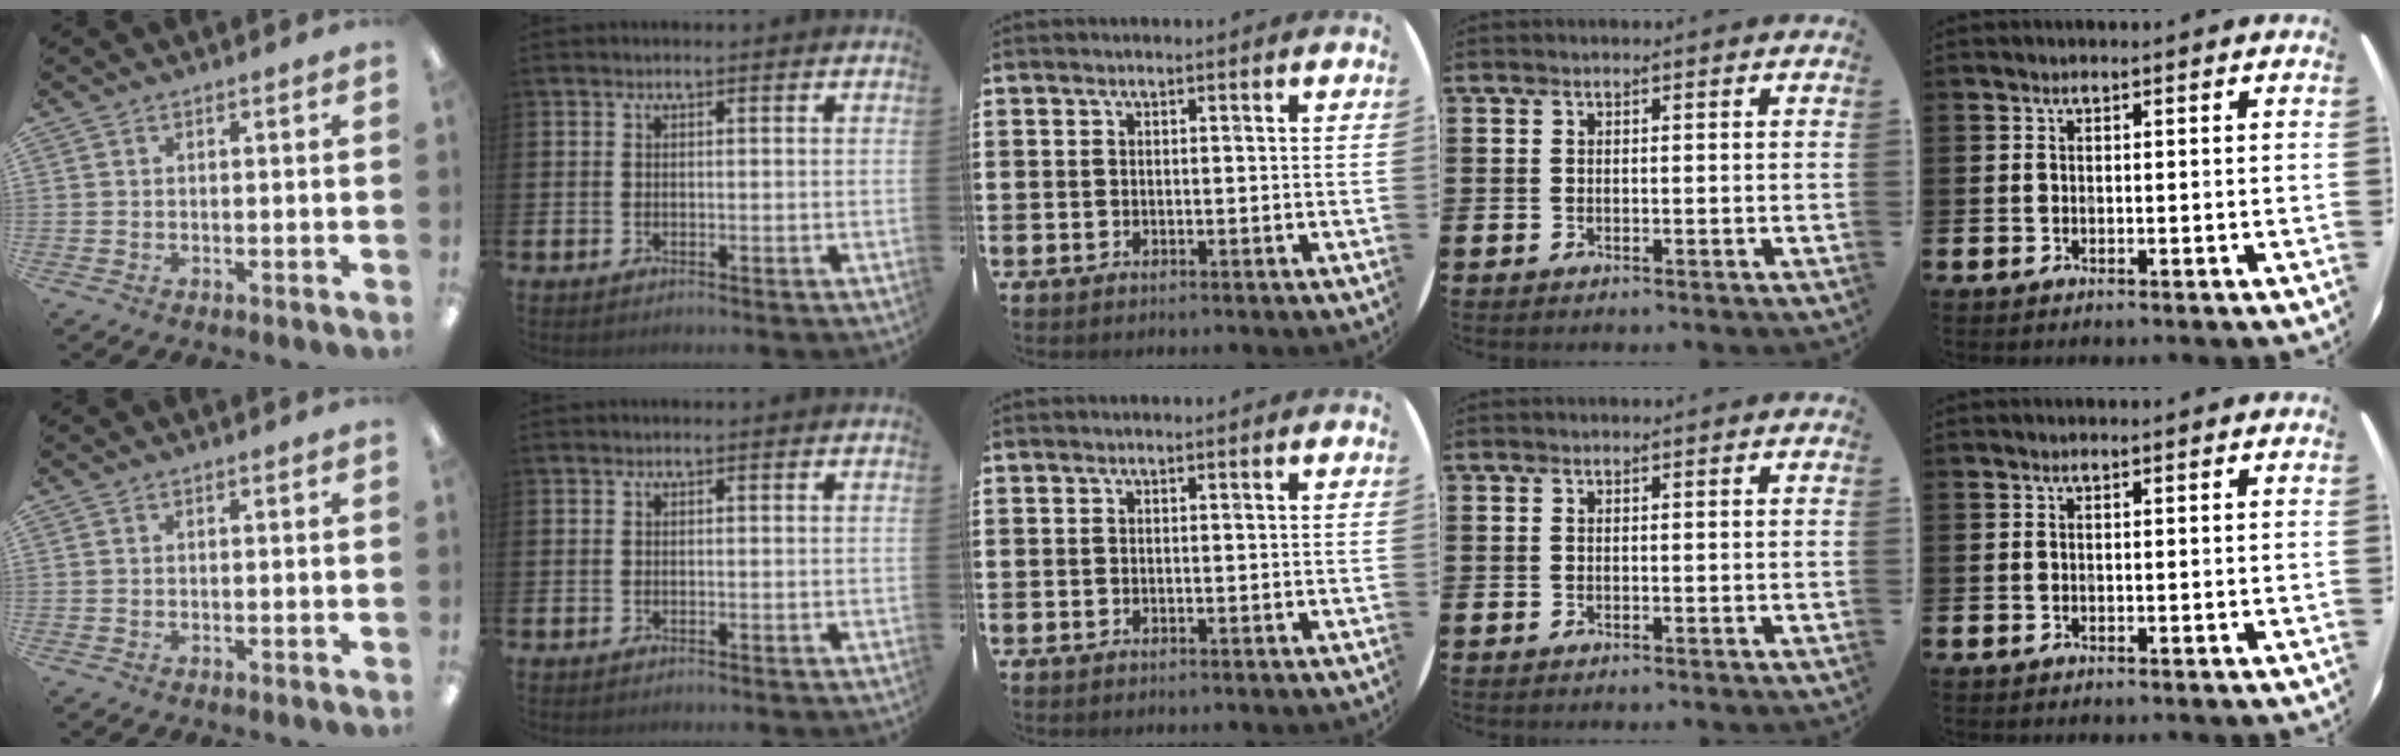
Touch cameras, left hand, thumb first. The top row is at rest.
{}